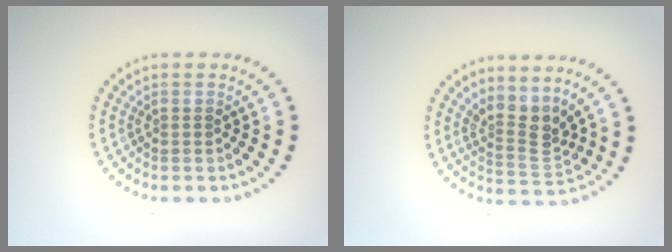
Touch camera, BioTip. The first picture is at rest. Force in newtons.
{"total": 3.2, "press": 2.2, "slide": 2.3}